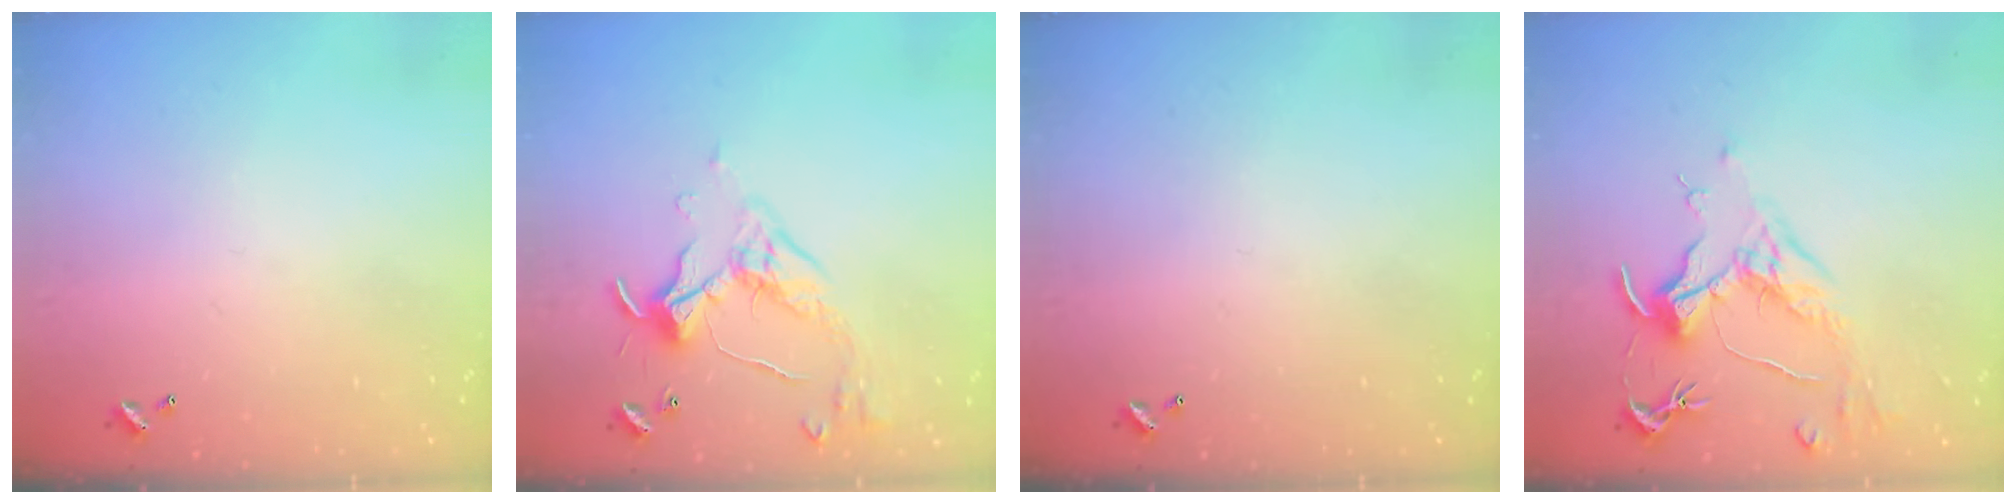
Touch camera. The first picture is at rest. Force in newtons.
{"total": 5.7, "press": 5.7, "slide": 1.0}
{"total": 0.0}
{"total": 1.8, "press": 1.6, "slide": 0.9}